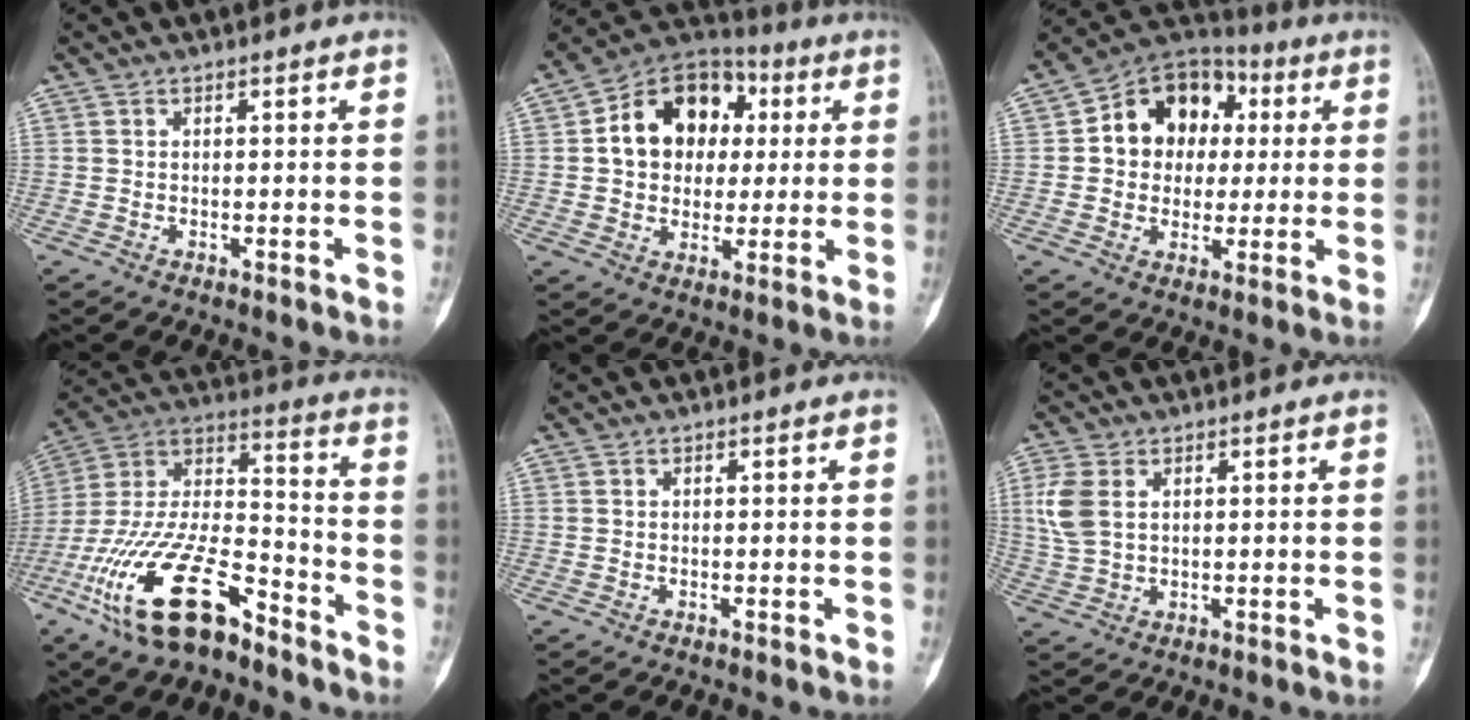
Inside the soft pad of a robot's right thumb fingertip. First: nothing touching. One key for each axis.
{"total": 15.7, "fx": 2.7, "fy": 12.2, "fz": 9.5, "tx": -0.109, "ty": 0.015, "tz": 0.036}
{"total": 14.2, "fx": 2.3, "fy": 11.5, "fz": 8.0, "tx": -0.071, "ty": 0.018, "tz": 0.028}
{"total": 23.4, "fx": -13.7, "fy": 9.7, "fz": 16.2, "tx": -0.344, "ty": 0.060, "tz": -0.254}
{"total": 0.0}
{"total": 6.3, "fx": 1.7, "fy": 3.9, "fz": 4.6, "tx": -0.113, "ty": 0.001, "tz": 0.040}